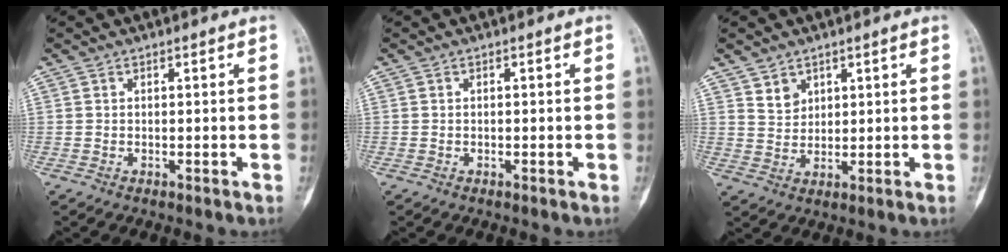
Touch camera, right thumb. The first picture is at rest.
{"total": 0.0}
{"total": 3.4, "force": [2.2, 2.5, 1.0], "torque": [-0.002, -0.020, 0.047]}